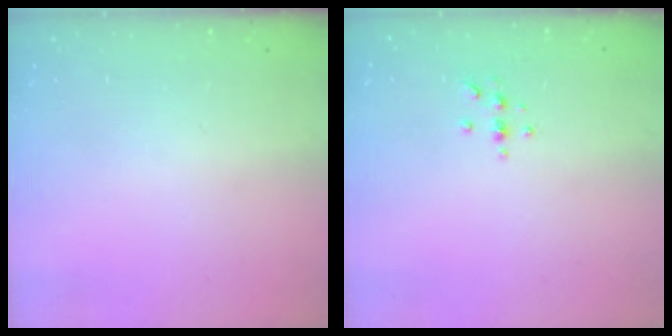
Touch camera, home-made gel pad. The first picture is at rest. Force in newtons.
{"total": 2.9, "press": 2.9, "slide": 0.4}